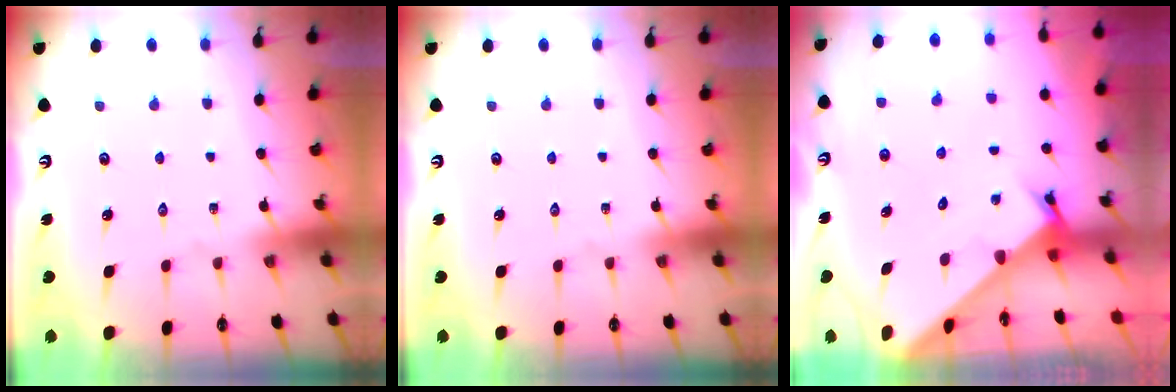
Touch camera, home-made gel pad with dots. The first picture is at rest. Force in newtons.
{"total": 0.0}
{"total": 2.3, "press": 2.3, "slide": 0.2}